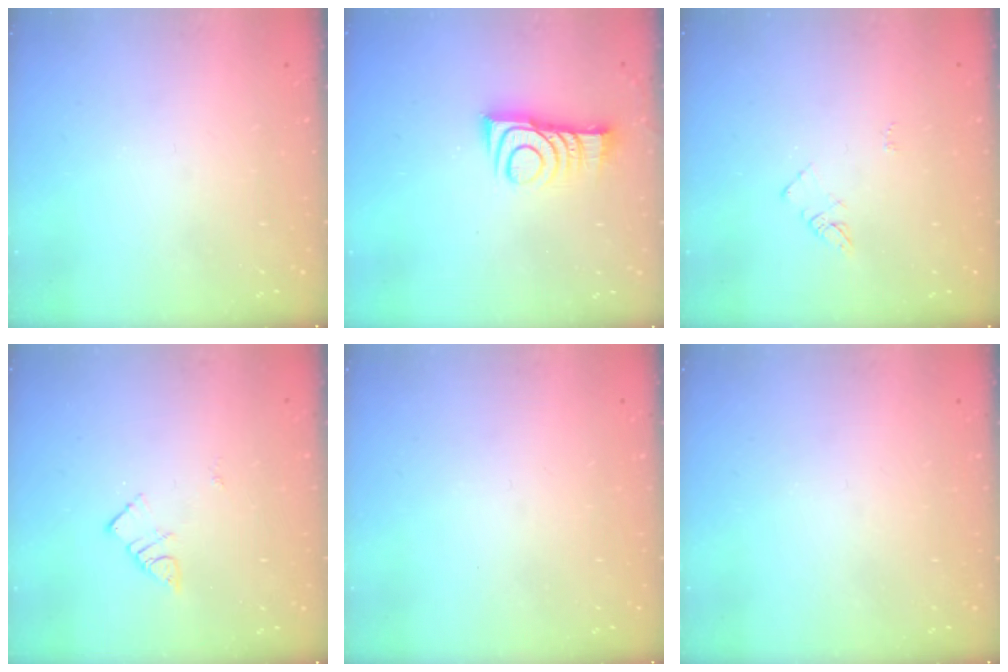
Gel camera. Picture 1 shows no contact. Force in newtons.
{"total": 10.3, "press": 10.3, "slide": 0.5}
{"total": 3.8, "press": 3.8, "slide": 0.4}
{"total": 4.4, "press": 4.4, "slide": 0.4}
{"total": 0.0}
{"total": 0.0}